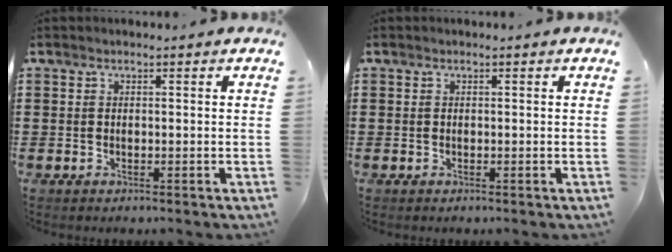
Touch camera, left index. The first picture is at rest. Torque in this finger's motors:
{"motor_torque": [0.00, 0.00, 0.00, 0.00]}